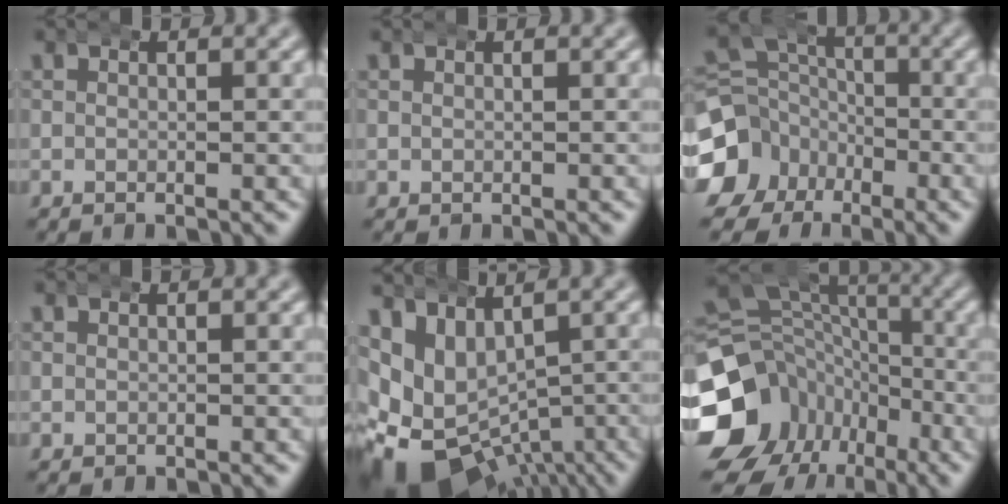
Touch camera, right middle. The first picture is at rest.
{"total": 0.0}
{"total": 10.7, "force": [-3.1, 9.6, 3.5], "torque": [-0.070, -0.047, -0.051]}
{"total": 0.0}
{"total": 15.9, "force": [-4.6, 12.8, 8.1], "torque": [-0.189, -0.085, -0.052]}
{"total": 14.3, "force": [-4.1, 12.1, 6.5], "torque": [-0.113, -0.048, -0.062]}